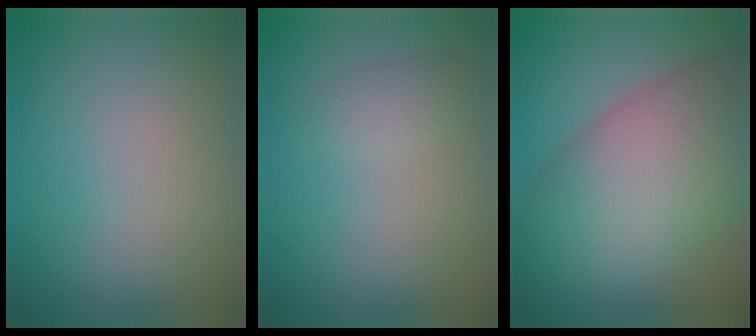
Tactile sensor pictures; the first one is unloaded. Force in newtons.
{"total": 1.2, "press": 1.2, "slide": 0.0}
{"total": 11.3, "press": 11.3, "slide": 0.4}